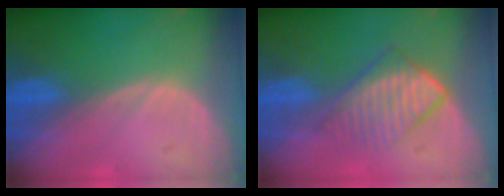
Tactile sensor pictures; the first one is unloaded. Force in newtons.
{"total": 6.8, "press": 6.0, "slide": 3.3}